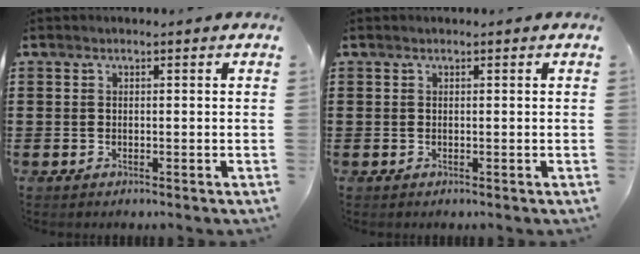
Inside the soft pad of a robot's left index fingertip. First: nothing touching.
{"total": 0.0}